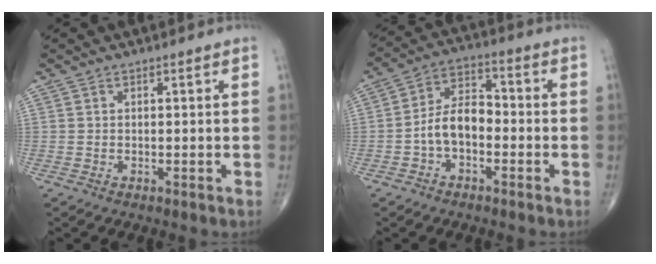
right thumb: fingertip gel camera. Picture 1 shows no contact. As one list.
[{"total": 8.2, "force": [-2.1, 4.9, 6.2], "torque": [-0.101, 0.038, -0.051]}]